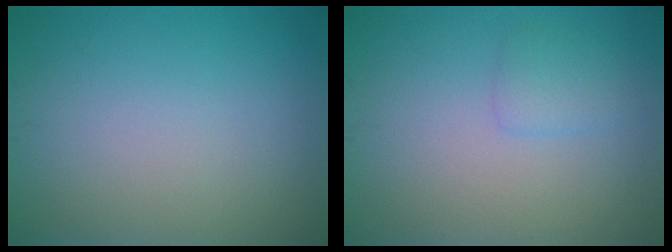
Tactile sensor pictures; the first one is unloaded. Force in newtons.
{"total": 1.4, "press": 1.4, "slide": 0.1}